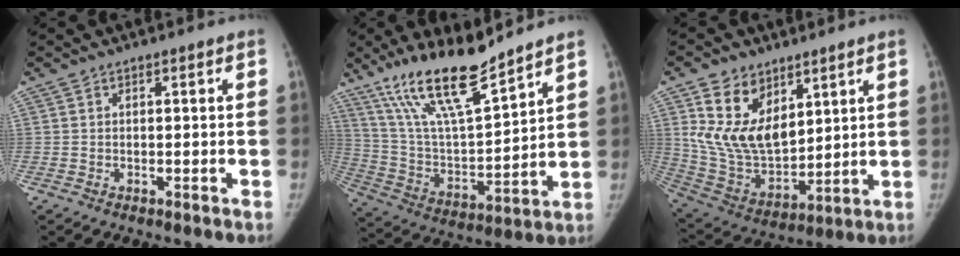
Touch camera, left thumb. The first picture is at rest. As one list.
[{"total": 18.4, "force": [14.1, 3.6, 11.4], "torque": [-0.186, -0.072, 0.268]}, {"total": 16.1, "force": [7.3, 10.0, 10.2], "torque": [-0.158, -0.044, 0.161]}]